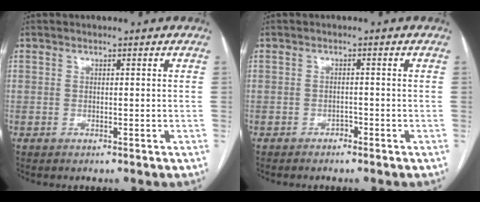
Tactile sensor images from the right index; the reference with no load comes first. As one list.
[{"total": 1.1, "force": [-0.9, 0.3, 0.4], "torque": [-0.007, 0.002, -0.015]}]